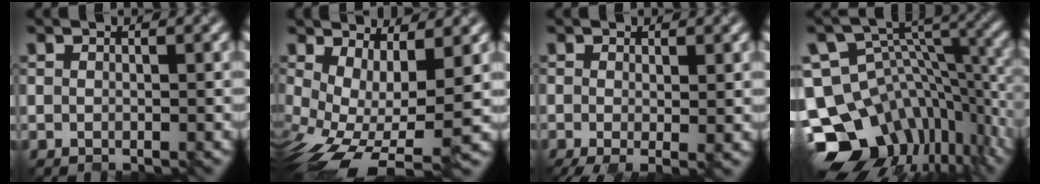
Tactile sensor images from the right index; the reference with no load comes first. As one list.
[{"total": 8.6, "force": [-2.0, 3.2, 7.7], "torque": [-0.147, -0.025, -0.029]}, {"total": 2.6, "force": [-0.7, 0.6, 2.5], "torque": [-0.049, -0.012, -0.014]}, {"total": 13.9, "force": [-7.3, 8.8, 7.9], "torque": [-0.141, 0.015, -0.117]}]